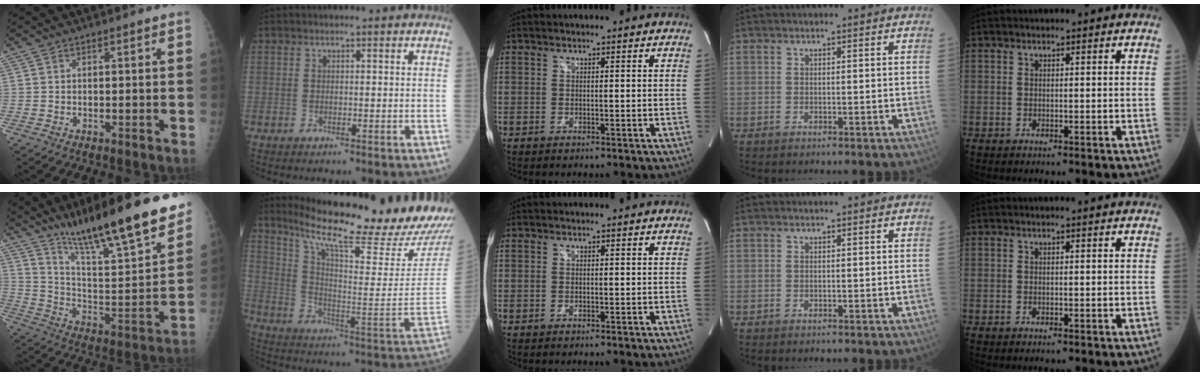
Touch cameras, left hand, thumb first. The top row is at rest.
{"thumb": {"total": 26.8, "force": [20.5, 4.2, 16.8], "torque": [-0.240, -0.086, 0.324]}, "index": {"total": 25.1, "force": [22.7, -0.5, 10.7], "torque": [-0.189, -0.098, 0.323]}}